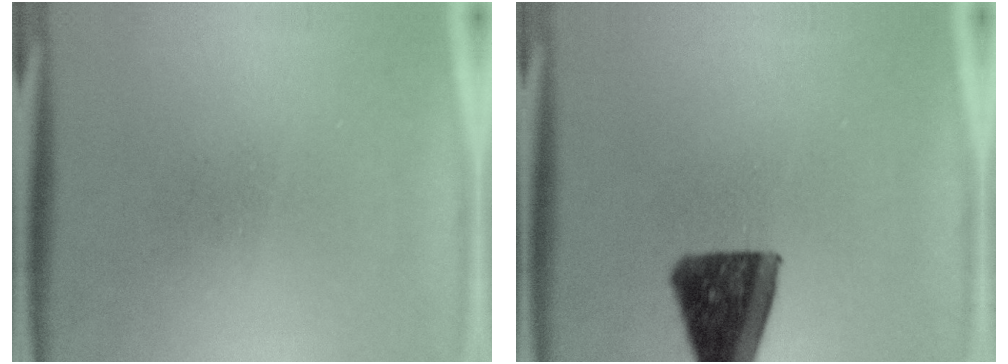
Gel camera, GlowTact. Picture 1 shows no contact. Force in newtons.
{"total": 12.0}